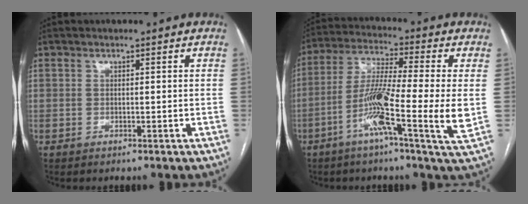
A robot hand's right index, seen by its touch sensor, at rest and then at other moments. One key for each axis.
{"total": 13.9, "fx": -3.3, "fy": -0.3, "fz": 13.5, "tx": -0.252, "ty": -0.013, "tz": -0.073}